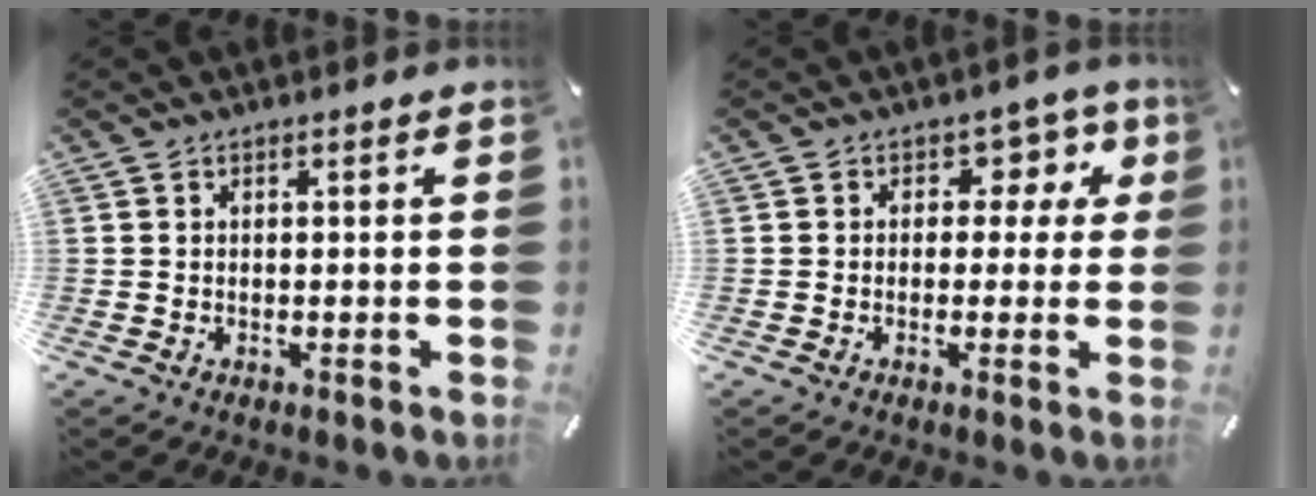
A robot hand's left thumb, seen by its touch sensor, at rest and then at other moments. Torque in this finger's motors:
{"motor_torque": [0.05, -0.29, 0.15, 0.15, -0.01]}